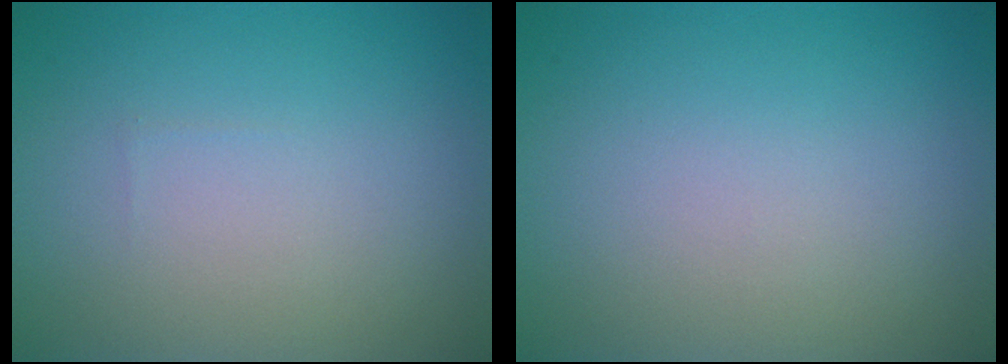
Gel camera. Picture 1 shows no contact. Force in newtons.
{"total": 0.0}